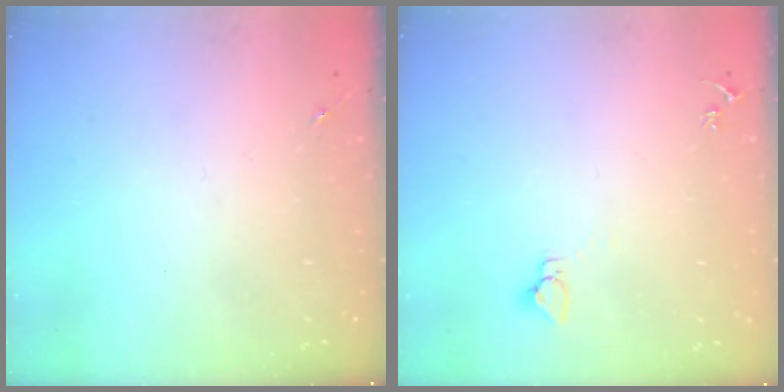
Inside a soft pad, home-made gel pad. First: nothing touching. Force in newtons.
{"total": 2.9, "press": 2.9, "slide": 0.1}